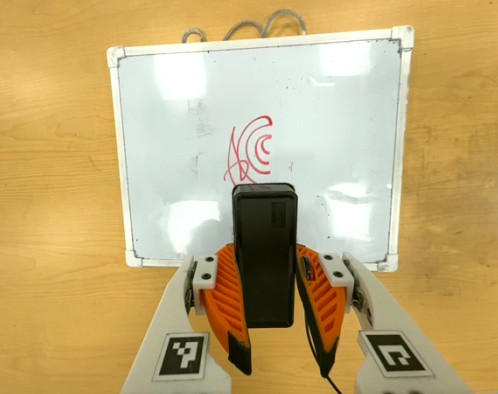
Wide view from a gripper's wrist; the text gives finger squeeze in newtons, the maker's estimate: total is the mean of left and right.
{"total": 7.1, "left": 5.8, "right": 8.5}